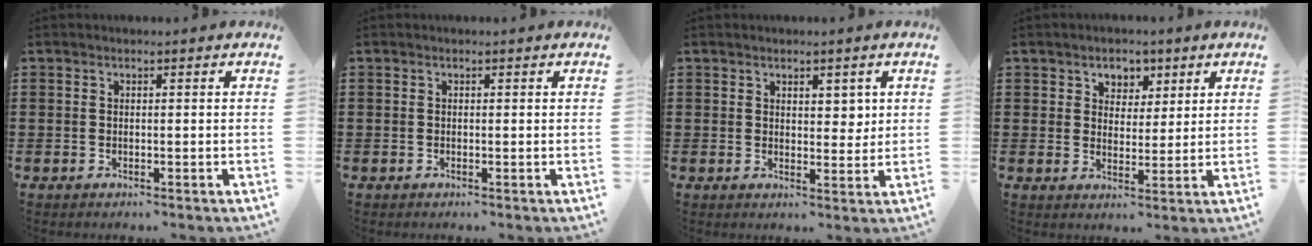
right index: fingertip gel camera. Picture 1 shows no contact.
{"total": 0.0}
{"total": 3.0, "force": [1.6, 1.7, 1.9], "torque": [-0.015, -0.002, 0.023]}
{"total": 3.5, "force": [2.0, 2.8, 0.5], "torque": [-0.028, 0.014, 0.035]}